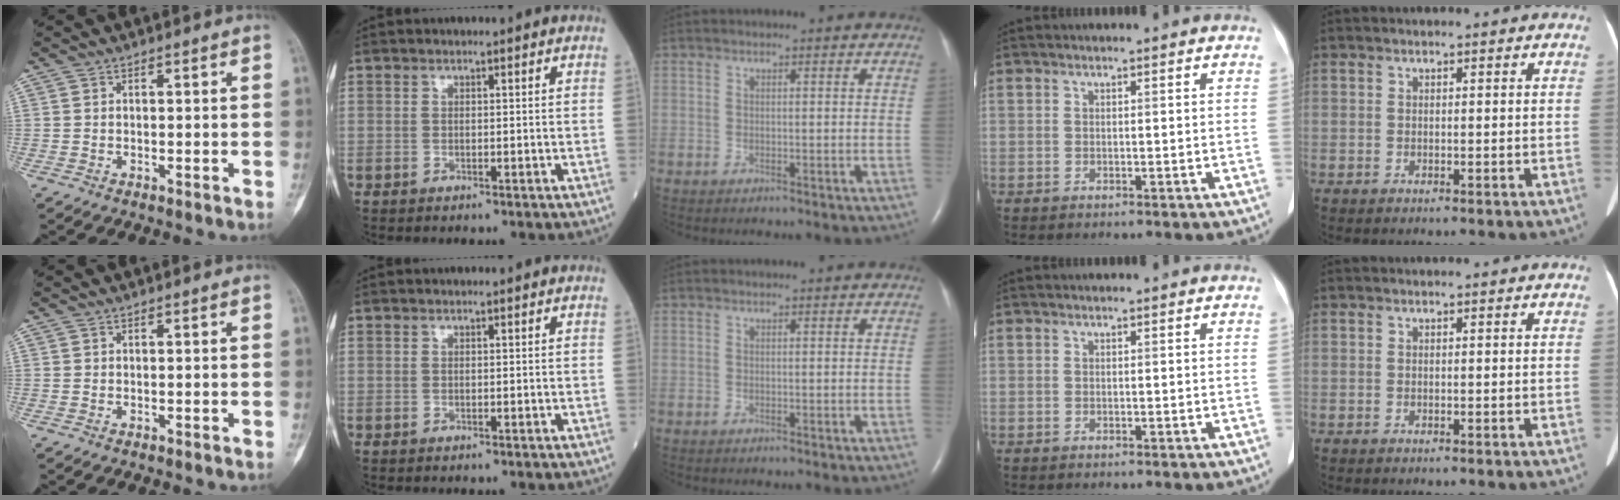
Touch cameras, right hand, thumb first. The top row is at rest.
{}